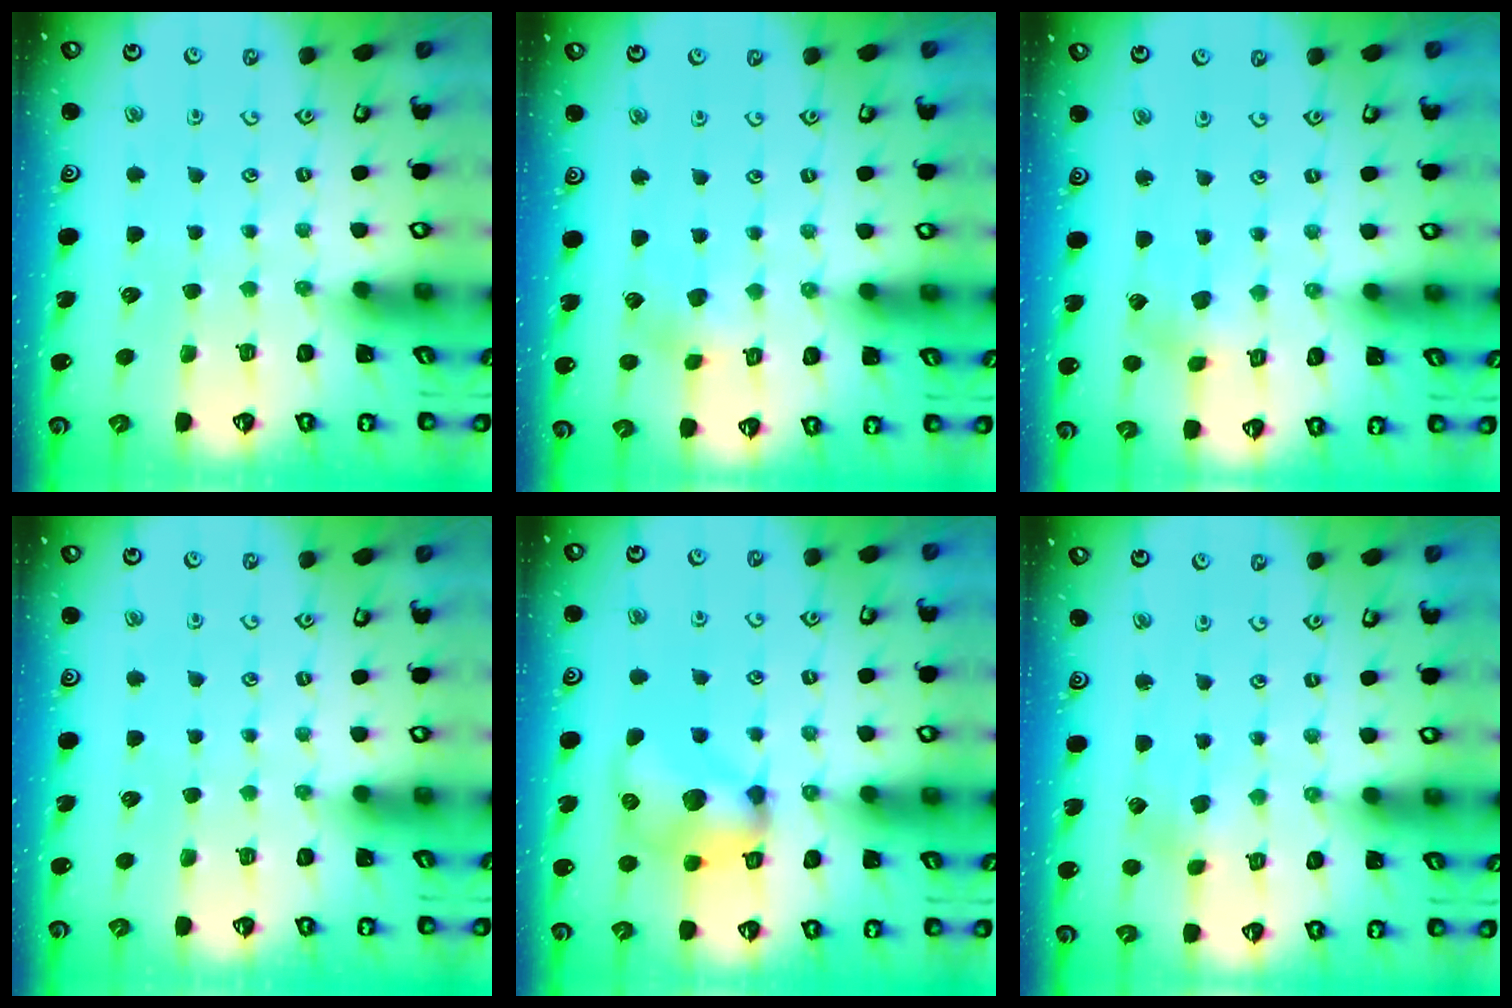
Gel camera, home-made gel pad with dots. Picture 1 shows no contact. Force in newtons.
{"total": 3.4, "press": 3.3, "slide": 0.6}
{"total": 1.9, "press": 1.9, "slide": 0.3}
{"total": 0.0}
{"total": 16.3, "press": 16.2, "slide": 1.1}
{"total": 2.7, "press": 2.6, "slide": 0.4}